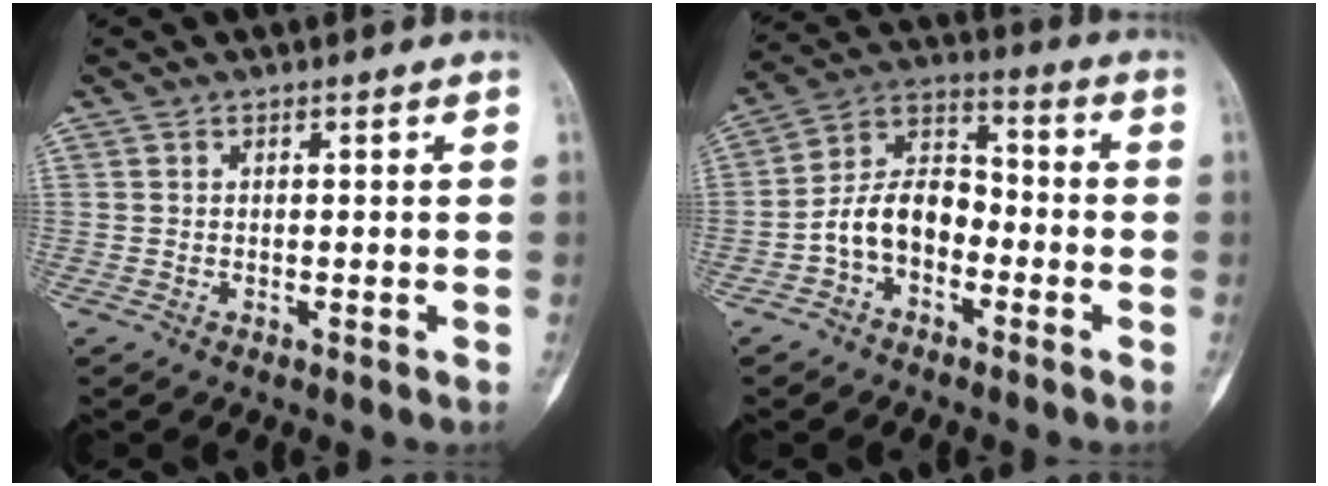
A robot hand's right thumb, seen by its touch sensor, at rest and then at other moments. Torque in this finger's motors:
{"motor_torque": [0.22, 0.15, 0.63, -0.62, 0.02]}